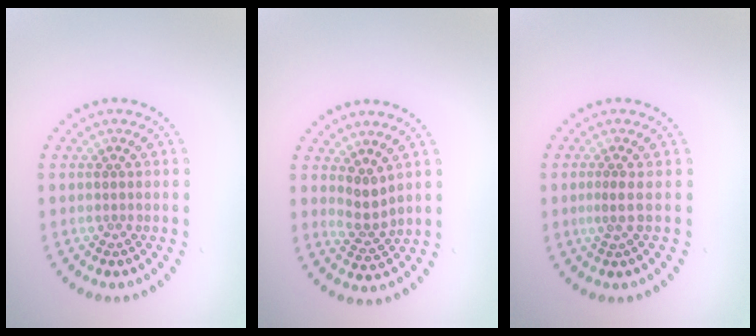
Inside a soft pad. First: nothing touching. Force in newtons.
{"total": 2.2, "press": 1.7, "slide": 1.5}
{"total": 1.1, "press": 0.5, "slide": 0.9}